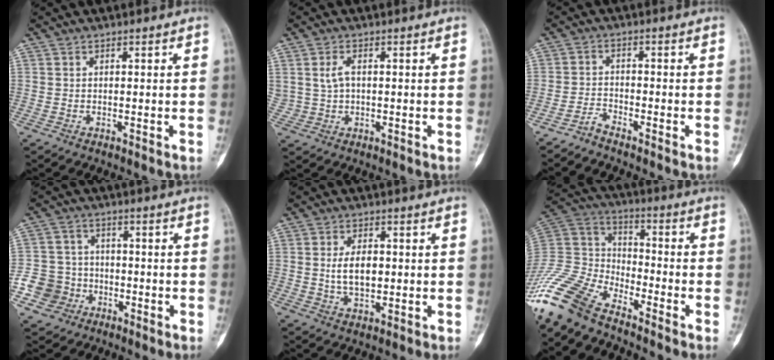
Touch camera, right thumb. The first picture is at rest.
{"total": 3.5, "force": [0.8, 2.3, 2.5], "torque": [-0.046, 0.000, 0.019]}
{"total": 2.4, "force": [-2.4, 0.0, 0.3], "torque": [-0.008, 0.004, -0.053]}
{"total": 8.7, "force": [-3.5, 7.8, 1.5], "torque": [-0.005, 0.024, -0.062]}
{"total": 6.4, "force": [0.3, 3.8, 5.1], "torque": [-0.083, -0.003, 0.008]}
{"total": 15.9, "force": [-12.8, 6.5, 6.8], "torque": [-0.134, 0.068, -0.258]}